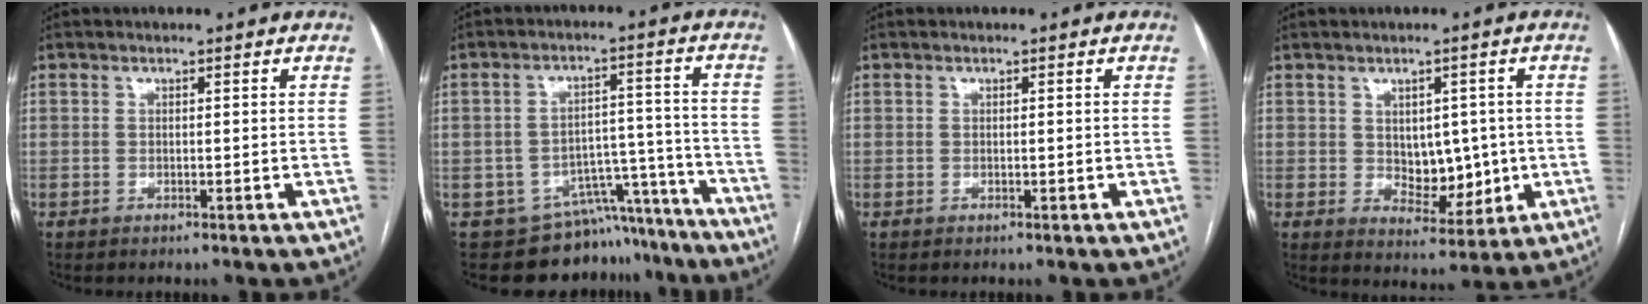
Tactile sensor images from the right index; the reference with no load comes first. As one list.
[{"total": 11.8, "force": [-10.4, 5.5, 0.3], "torque": [0.024, 0.067, -0.135]}, {"total": 0.0}, {"total": 7.0, "force": [0.2, 4.3, 5.5], "torque": [-0.072, 0.003, 0.020]}]